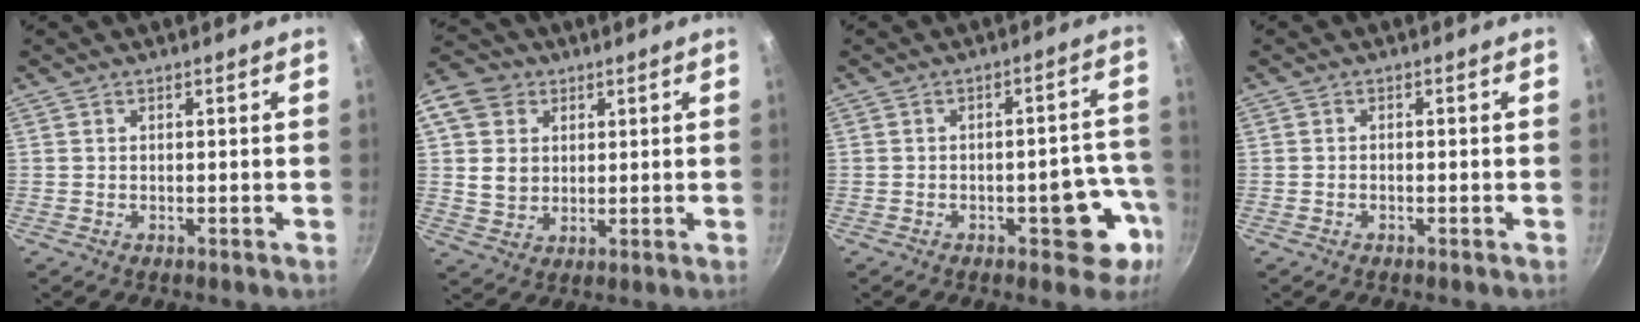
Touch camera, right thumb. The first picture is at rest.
{"total": 11.6, "force": [3.6, 9.7, 5.2], "torque": [-0.080, 0.001, 0.062]}
{"total": 9.9, "force": [-3.8, 4.8, 7.7], "torque": [-0.039, 0.038, -0.043]}
{"total": 0.7, "force": [-0.4, 0.4, 0.4], "torque": [-0.010, 0.005, -0.010]}